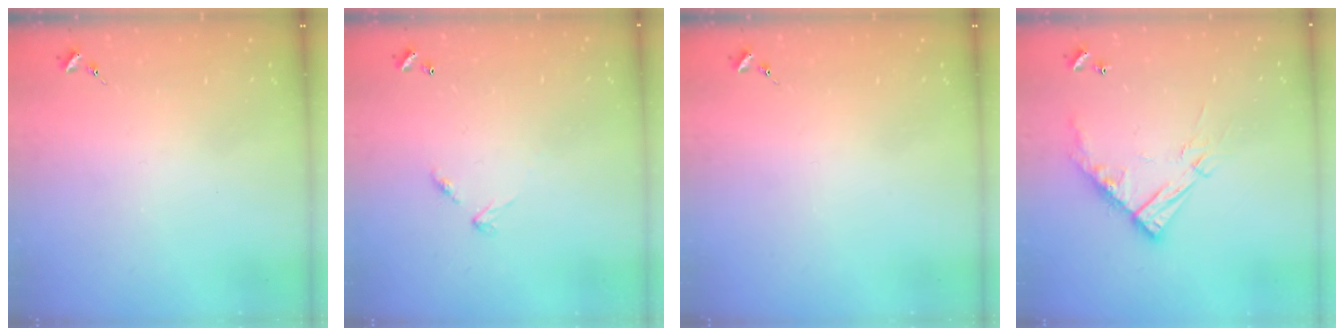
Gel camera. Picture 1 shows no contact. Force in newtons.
{"total": 6.0, "press": 6.0, "slide": 0.5}
{"total": 0.0}
{"total": 14.3, "press": 14.3, "slide": 1.0}